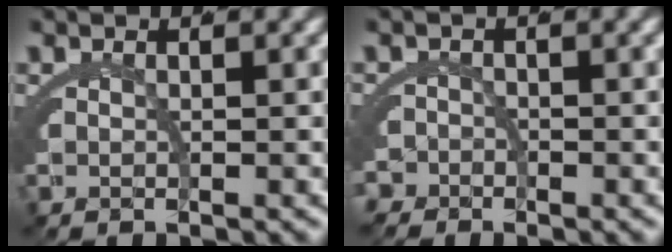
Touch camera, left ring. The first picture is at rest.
{"total": 2.2, "force": [-2.1, 0.7, -0.5], "torque": [0.015, -0.015, -0.036]}